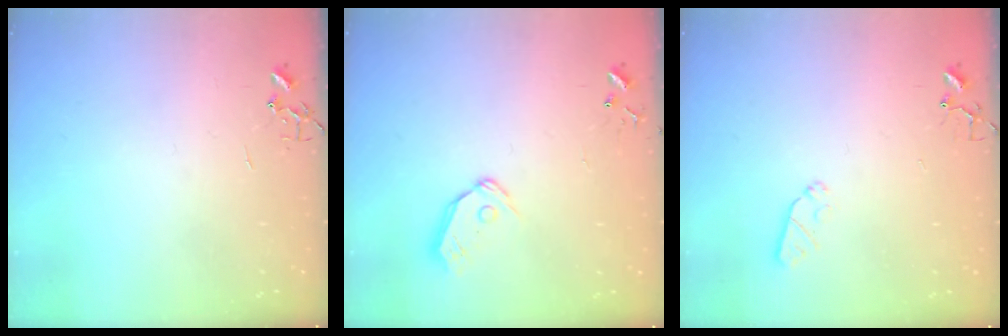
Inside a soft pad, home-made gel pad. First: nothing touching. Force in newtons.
{"total": 8.5, "press": 8.4, "slide": 0.9}
{"total": 5.4, "press": 5.3, "slide": 0.9}